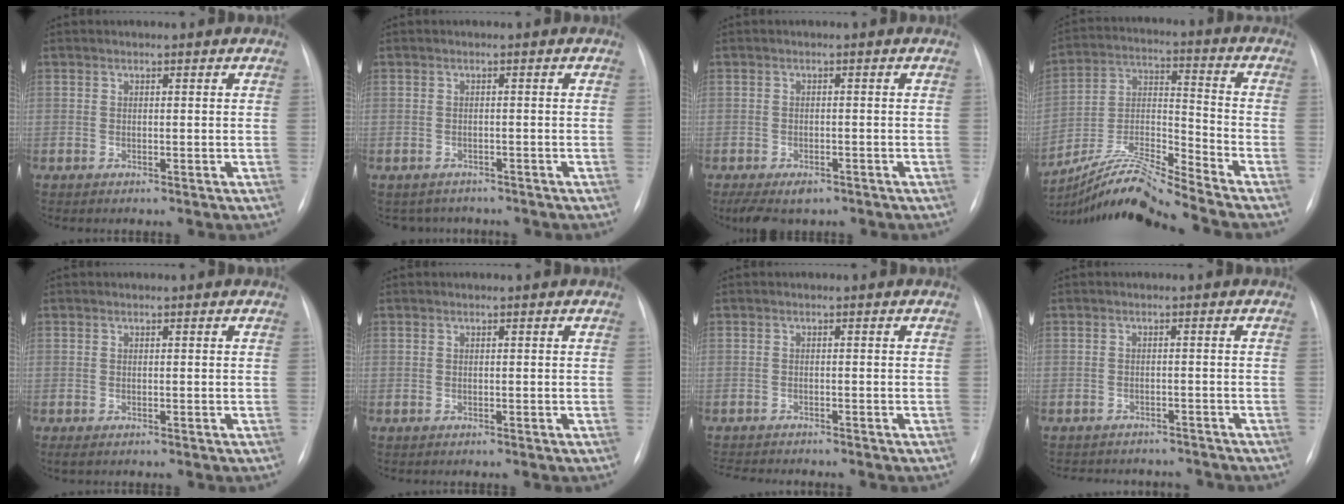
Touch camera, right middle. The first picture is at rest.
{"total": 3.3, "force": [-3.0, 1.5, -0.1], "torque": [0.002, 0.005, -0.039]}
{"total": 5.8, "force": [-4.0, 2.9, 3.0], "torque": [-0.050, -0.008, -0.062]}
{"total": 12.7, "force": [-11.8, -2.5, 3.8], "torque": [-0.078, 0.010, -0.220]}
{"total": 0.5, "force": [-0.2, 0.1, 0.5], "torque": [-0.006, -0.003, 0.000]}
{"total": 0.0}
{"total": 4.9, "force": [-4.6, 0.4, 1.6], "torque": [-0.018, -0.007, -0.070]}
{"total": 8.2, "force": [-7.5, 3.2, 1.2], "torque": [-0.016, 0.012, -0.087]}